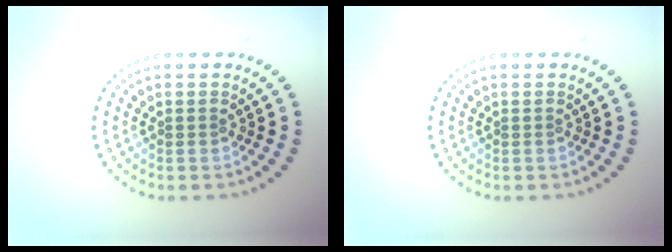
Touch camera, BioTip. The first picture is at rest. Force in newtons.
{"total": 0.0}